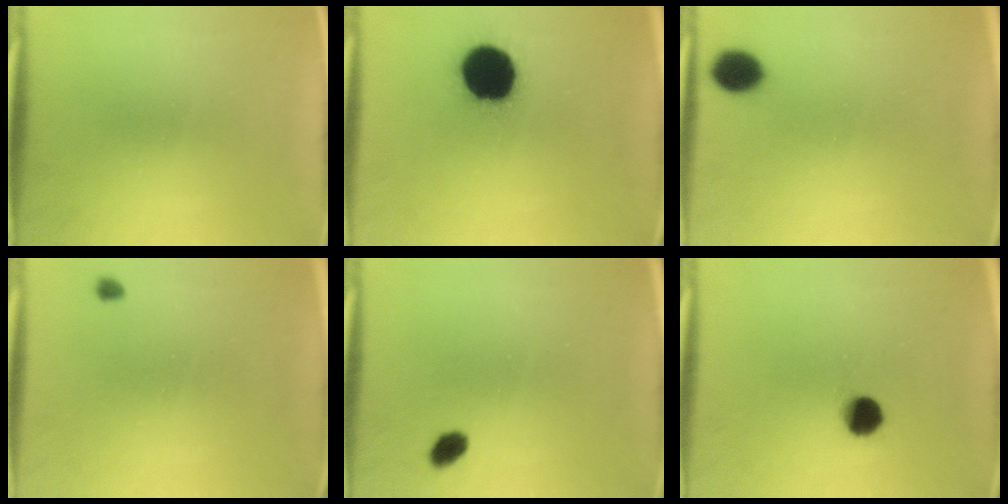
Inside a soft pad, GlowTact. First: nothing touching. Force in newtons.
{"total": 19.9}
{"total": 6.0}
{"total": 0.9}
{"total": 2.4}
{"total": 5.6}